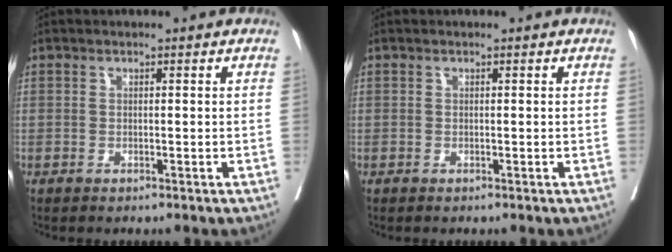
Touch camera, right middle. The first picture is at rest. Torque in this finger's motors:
{"motor_torque": [0.09, -0.09, 0.06, 0.01]}